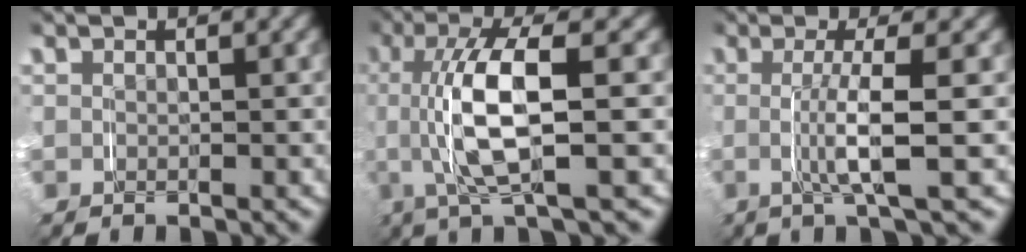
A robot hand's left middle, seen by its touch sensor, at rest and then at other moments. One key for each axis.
{"total": 6.4, "fx": -0.2, "fy": 1.2, "fz": 6.3, "tx": -0.131, "ty": 0.006, "tz": -0.008}
{"total": 3.8, "fx": -0.1, "fy": -0.3, "fz": 3.8, "tx": -0.074, "ty": -0.007, "tz": -0.003}